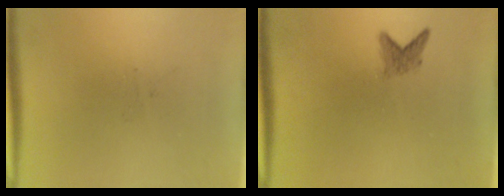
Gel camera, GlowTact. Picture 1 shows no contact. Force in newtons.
{"total": 1.7}